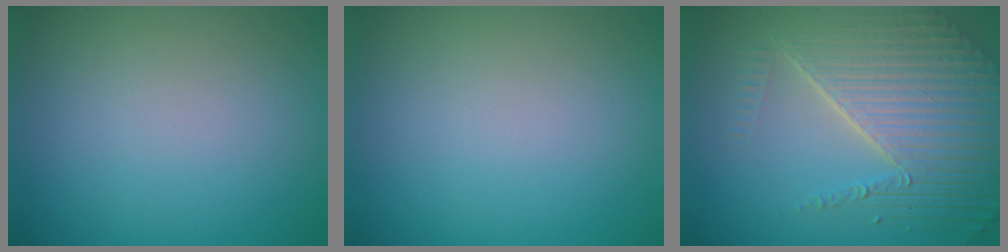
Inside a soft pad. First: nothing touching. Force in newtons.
{"total": 0.0}
{"total": 8.2, "press": 5.5, "slide": 6.1}